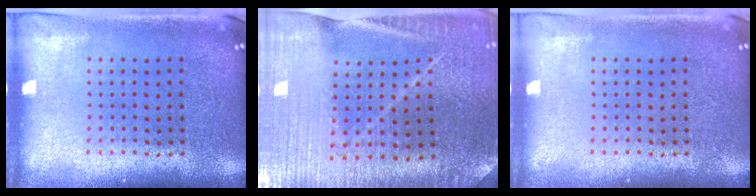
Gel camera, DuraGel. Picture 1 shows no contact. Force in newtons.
{"total": 3.1, "press": 3.1, "slide": 0.3}
{"total": 0.0}